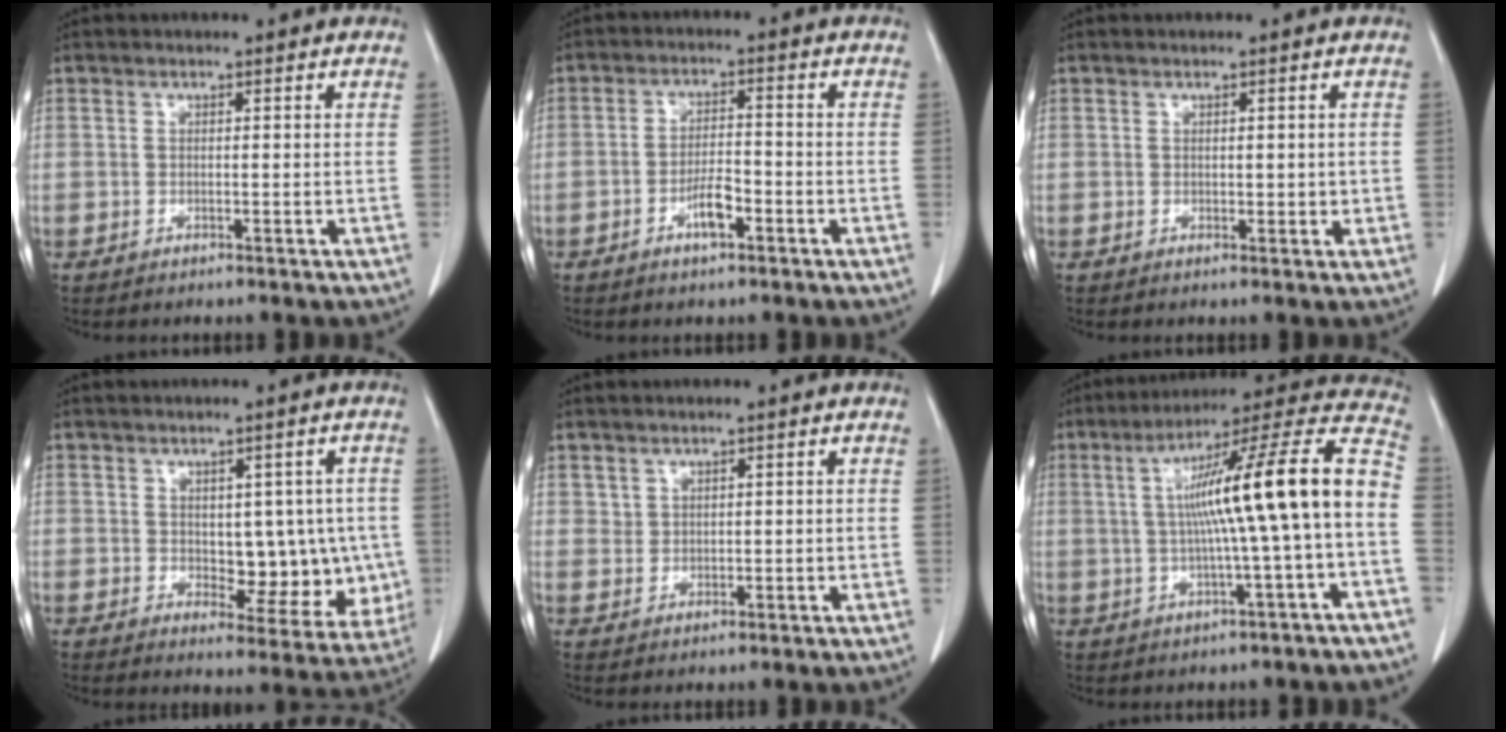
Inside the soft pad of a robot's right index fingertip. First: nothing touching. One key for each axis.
{"total": 4.4, "fx": -2.2, "fy": 1.2, "fz": 3.7, "tx": -0.069, "ty": 0.003, "tz": -0.041}
{"total": 1.6, "fx": 0.1, "fy": 1.0, "fz": 1.2, "tx": -0.014, "ty": 0.002, "tz": 0.005}
{"total": 9.1, "fx": 0.0, "fy": 5.1, "fz": 7.6, "tx": -0.069, "ty": 0.008, "tz": 0.015}
{"total": 1.5, "fx": 1.1, "fy": 1.1, "fz": 0.1, "tx": 0.007, "ty": 0.002, "tz": 0.020}
{"total": 17.3, "fx": -0.3, "fy": 0.0, "fz": 17.3, "tx": -0.258, "ty": 0.037, "tz": -0.007}